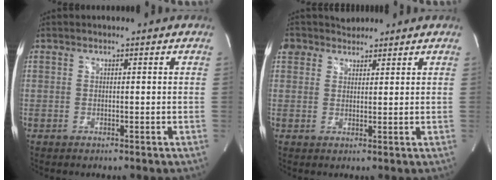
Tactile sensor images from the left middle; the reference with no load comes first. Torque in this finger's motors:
{"motor_torque": [0.02, -0.08, -0.07, 0.00]}